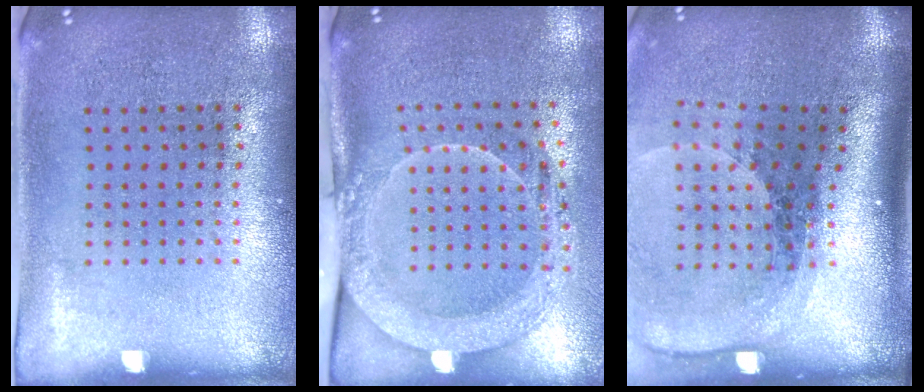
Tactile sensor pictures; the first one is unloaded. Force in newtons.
{"total": 2.0, "press": 2.0, "slide": 0.3}
{"total": 2.1, "press": 1.6, "slide": 1.3}